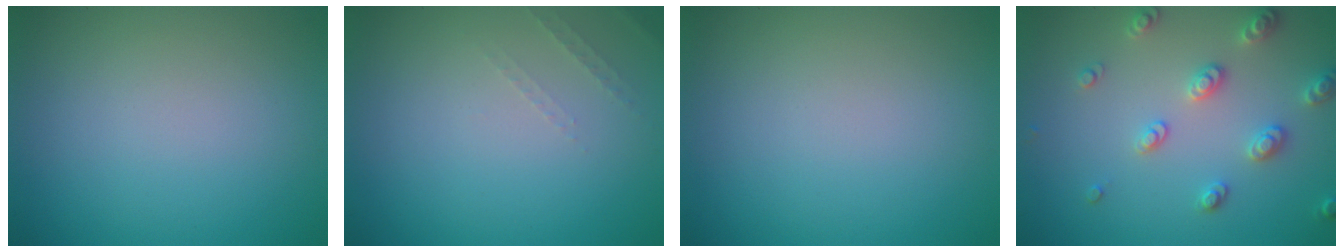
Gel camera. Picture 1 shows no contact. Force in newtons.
{"total": 0.9, "press": 0.9, "slide": 0.3}
{"total": 0.0}
{"total": 2.9, "press": 2.9, "slide": 0.5}